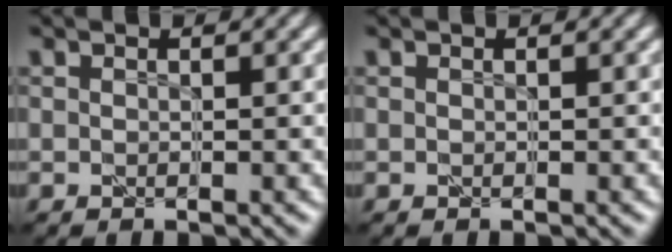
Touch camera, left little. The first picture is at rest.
{"total": 0.0}